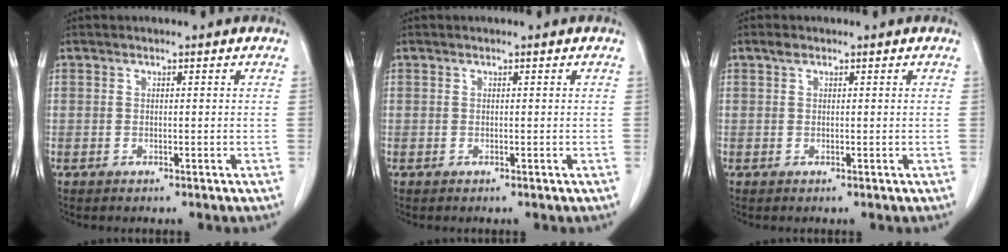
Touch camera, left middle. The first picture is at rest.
{"total": 0.0}
{"total": 0.7, "force": [0.5, 0.3, 0.4], "torque": [-0.010, 0.007, 0.010]}